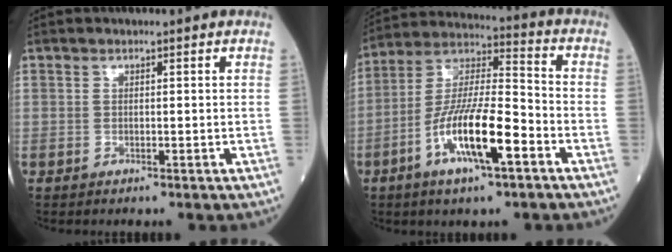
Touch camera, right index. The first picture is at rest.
{"total": 14.3, "force": [-5.8, 2.5, 12.8], "torque": [-0.249, -0.004, -0.105]}